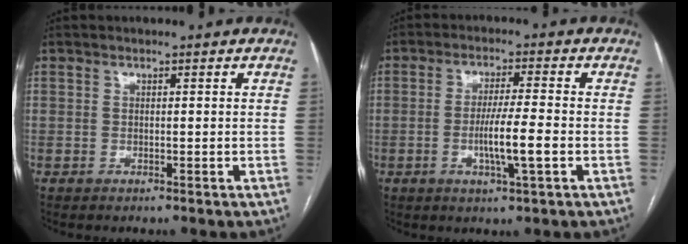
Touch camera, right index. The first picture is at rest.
{"total": 6.7, "force": [-1.7, -0.1, 6.4], "torque": [-0.118, -0.008, -0.031]}